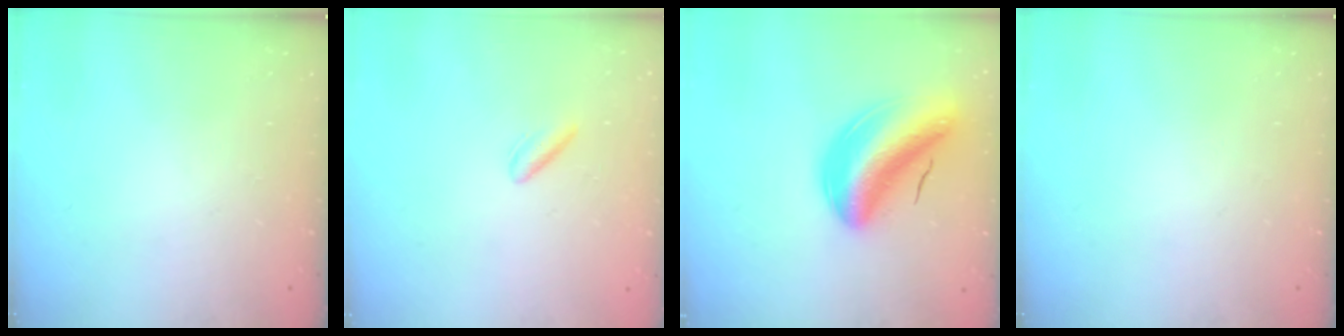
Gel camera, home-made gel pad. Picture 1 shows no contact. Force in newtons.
{"total": 2.4, "press": 2.1, "slide": 1.2}
{"total": 14.5, "press": 13.8, "slide": 4.3}
{"total": 0.0}